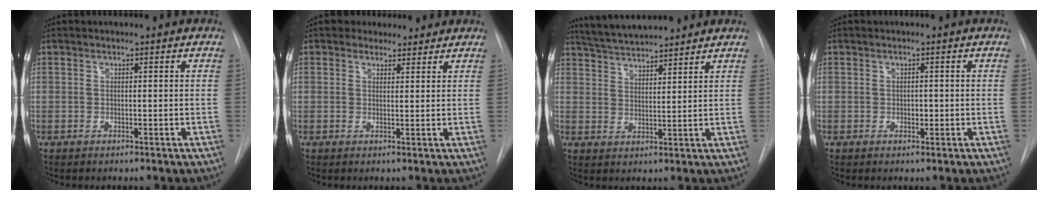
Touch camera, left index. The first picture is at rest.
{"total": 3.9, "force": [3.3, 2.1, 0.2], "torque": [0.008, 0.010, 0.041]}
{"total": 9.5, "force": [8.9, 1.1, 3.2], "torque": [-0.059, 0.025, 0.150]}
{"total": 1.0, "force": [-0.2, 0.7, 0.7], "torque": [-0.009, 0.001, -0.002]}